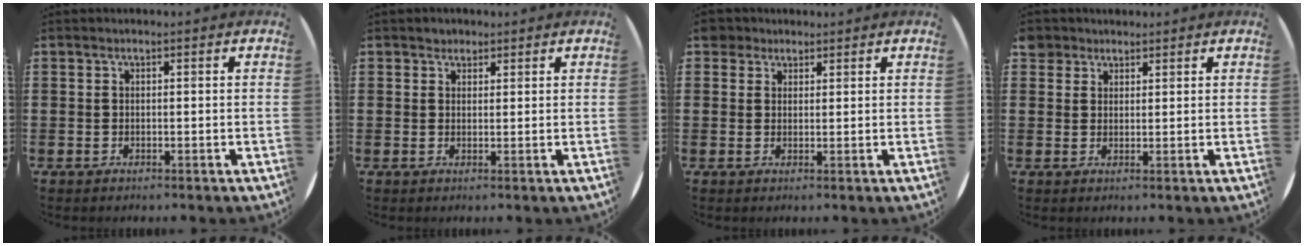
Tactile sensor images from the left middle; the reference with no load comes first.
{"total": 1.2, "force": [1.1, 0.5, -0.1], "torque": [0.001, 0.001, 0.022]}
{"total": 2.4, "force": [2.0, 1.4, 0.2], "torque": [-0.002, 0.004, 0.038]}
{"total": 2.6, "force": [2.1, 1.6, -0.1], "torque": [0.003, 0.005, 0.040]}